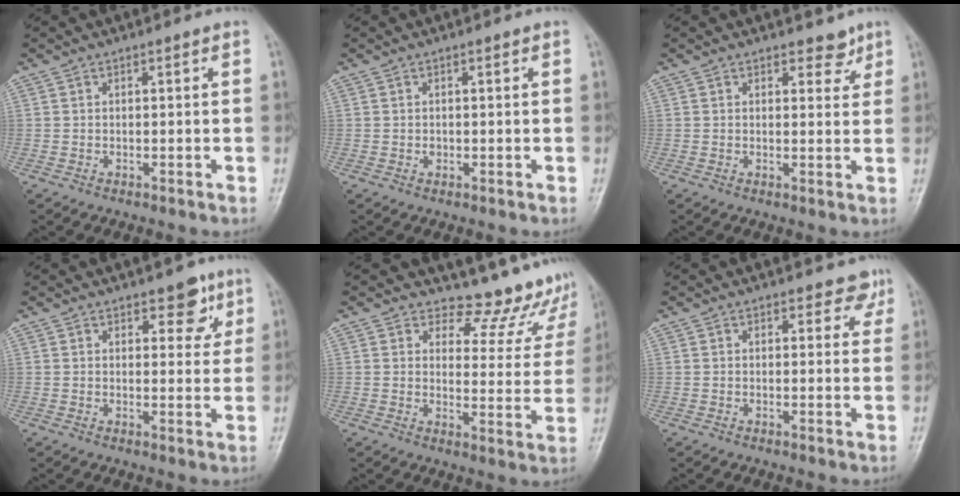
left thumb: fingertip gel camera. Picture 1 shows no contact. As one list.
[{"total": 0.7, "force": [0.0, 0.6, 0.3], "torque": [0.000, 0.001, -0.001]}, {"total": 3.8, "force": [3.1, 1.9, 1.1], "torque": [0.009, -0.022, 0.041]}, {"total": 5.4, "force": [3.0, 3.0, 3.3], "torque": [-0.009, -0.013, 0.036]}, {"total": 10.4, "force": [9.9, 3.1, 0.7], "torque": [0.029, -0.103, 0.109]}, {"total": 3.0, "force": [2.3, 1.9, 0.6], "torque": [0.021, -0.013, 0.016]}]